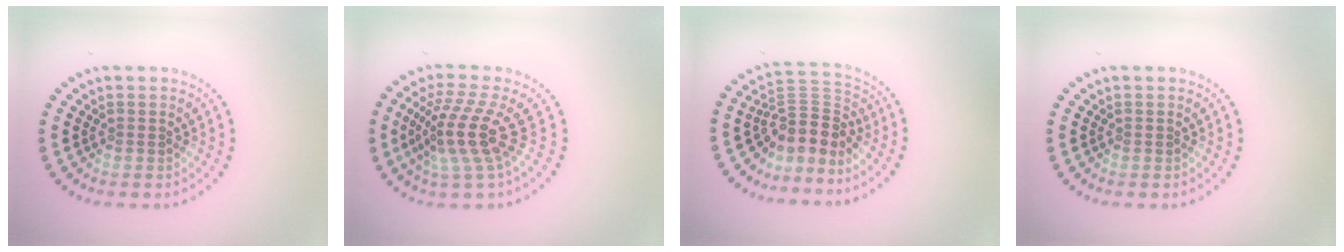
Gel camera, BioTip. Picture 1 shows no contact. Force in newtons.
{"total": 4.5, "press": 3.1, "slide": 3.2}
{"total": 3.9, "press": 2.5, "slide": 3.0}
{"total": 0.0}